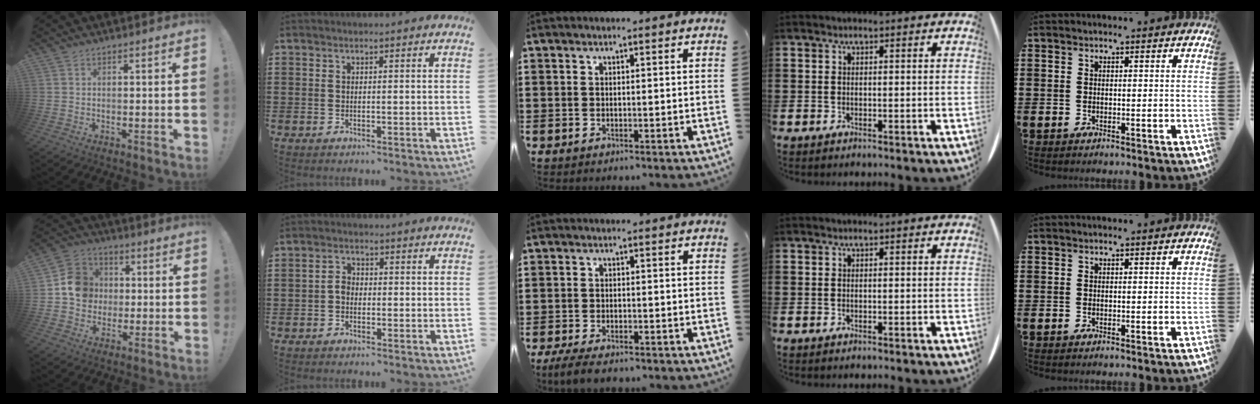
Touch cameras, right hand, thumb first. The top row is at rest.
{"thumb": {"total": 10.8, "force": [0.2, 10.2, 3.8], "torque": [-0.037, 0.015, 0.012]}, "index": {"total": 1.9, "force": [-0.6, 1.3, 1.2], "torque": [-0.026, 0.005, -0.012]}, "middle": {"total": 2.9, "force": [-2.5, 0.7, 1.2], "torque": [-0.044, -0.005, -0.057]}}